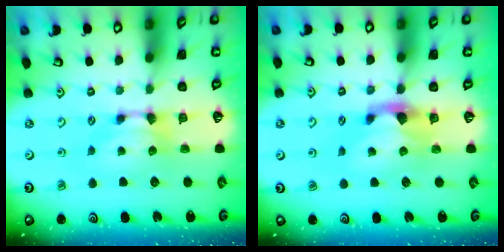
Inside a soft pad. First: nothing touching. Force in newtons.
{"total": 2.0, "press": 1.6, "slide": 1.2}